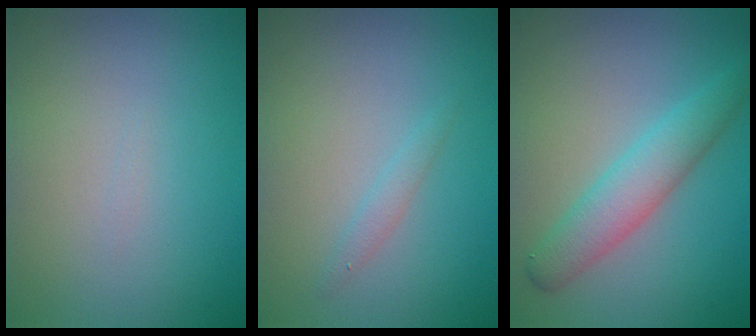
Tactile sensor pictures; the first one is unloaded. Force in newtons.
{"total": 0.9, "press": 0.9, "slide": 0.1}
{"total": 3.9, "press": 3.9, "slide": 0.1}